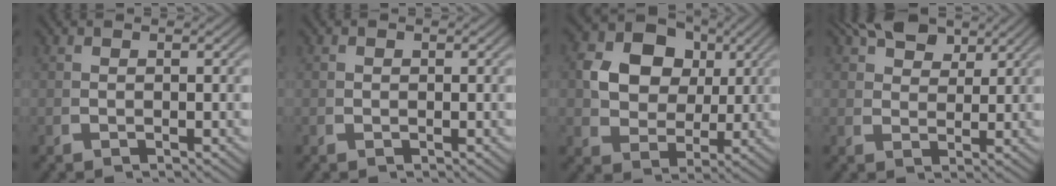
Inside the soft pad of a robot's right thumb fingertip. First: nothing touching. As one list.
[{"total": 0.6, "force": [0.2, 0.5, 0.2], "torque": [-0.005, -0.004, 0.005]}, {"total": 9.7, "force": [2.4, 7.5, 5.7], "torque": [-0.138, -0.027, 0.054]}, {"total": 6.3, "force": [4.4, 3.2, 3.2], "torque": [-0.045, 0.002, 0.076]}]